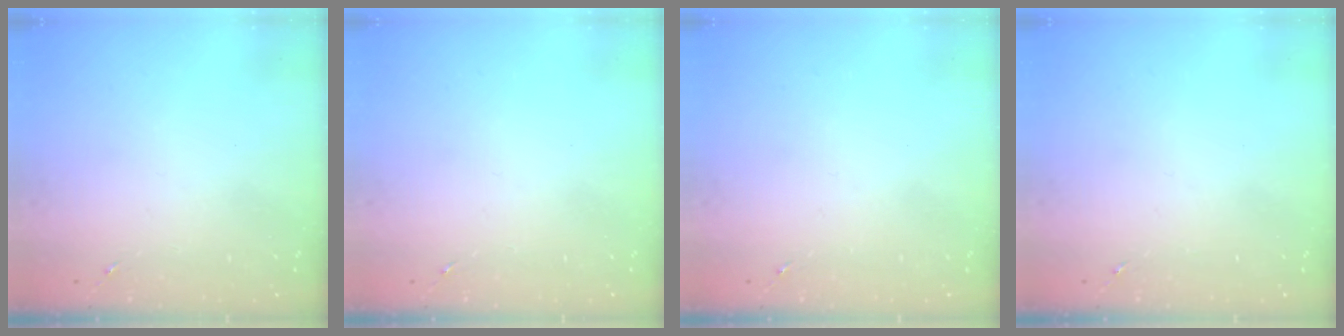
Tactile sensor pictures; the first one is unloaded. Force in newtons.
{"total": 0.0}
{"total": 0.0}
{"total": 0.0}